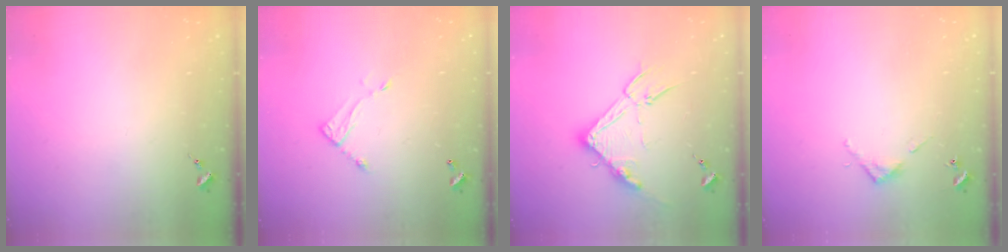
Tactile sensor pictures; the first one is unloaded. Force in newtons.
{"total": 7.1, "press": 7.1, "slide": 0.5}
{"total": 16.1, "press": 16.1, "slide": 0.6}
{"total": 3.2, "press": 3.2, "slide": 0.2}